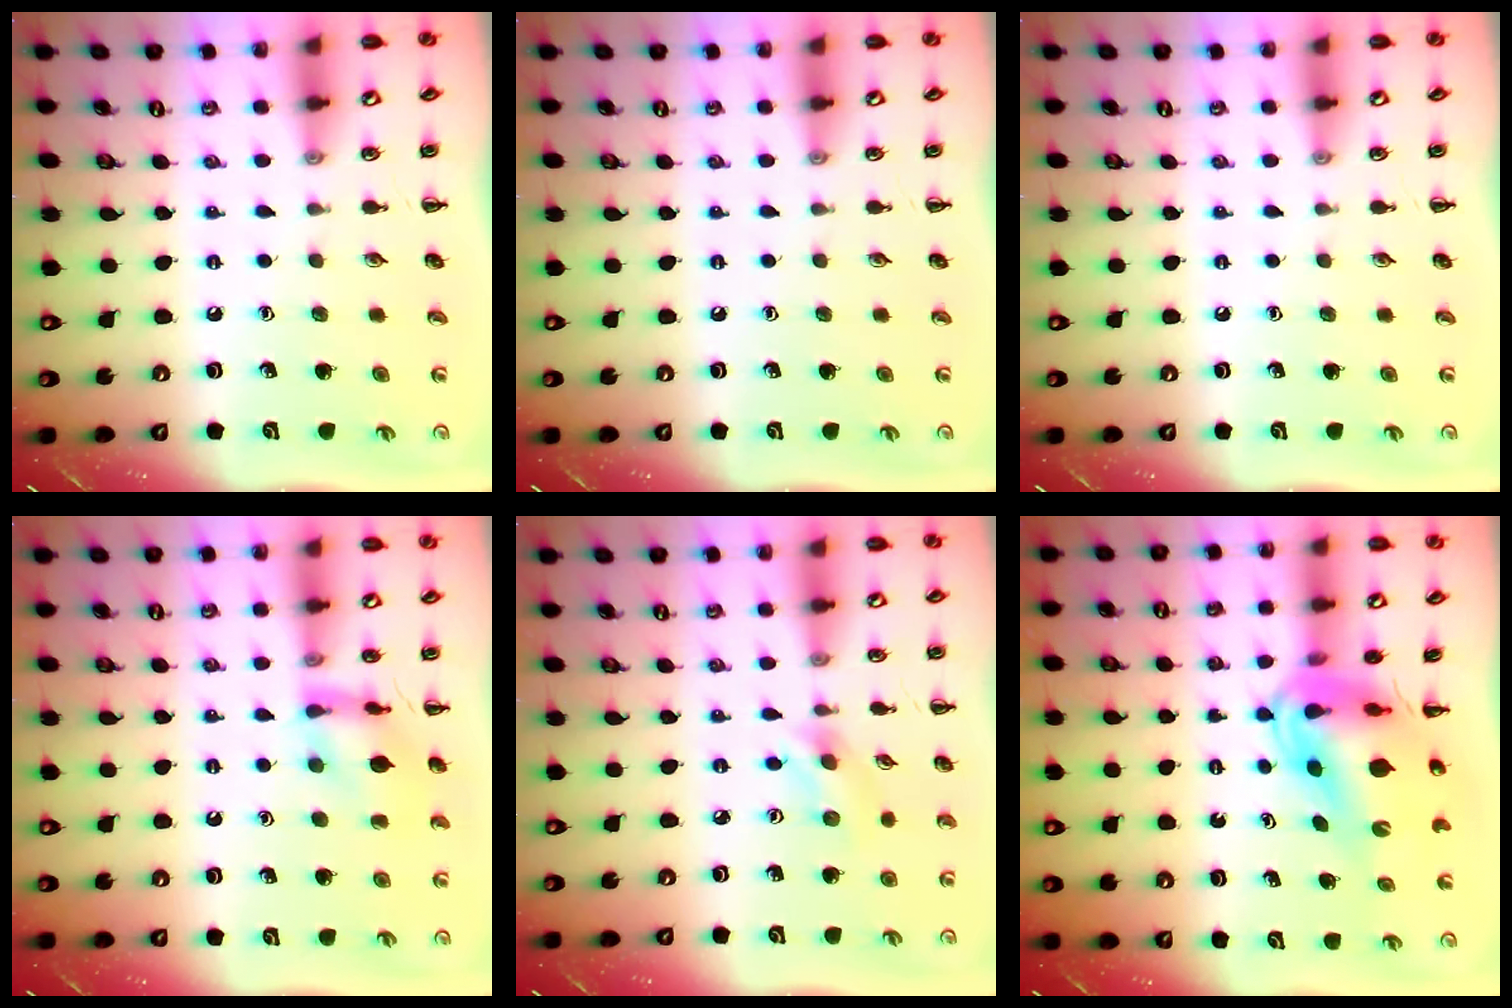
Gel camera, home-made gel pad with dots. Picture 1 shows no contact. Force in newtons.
{"total": 0.0}
{"total": 0.0}
{"total": 11.7, "press": 11.7, "slide": 0.9}
{"total": 2.7, "press": 2.6, "slide": 0.8}
{"total": 10.8, "press": 10.3, "slide": 3.4}